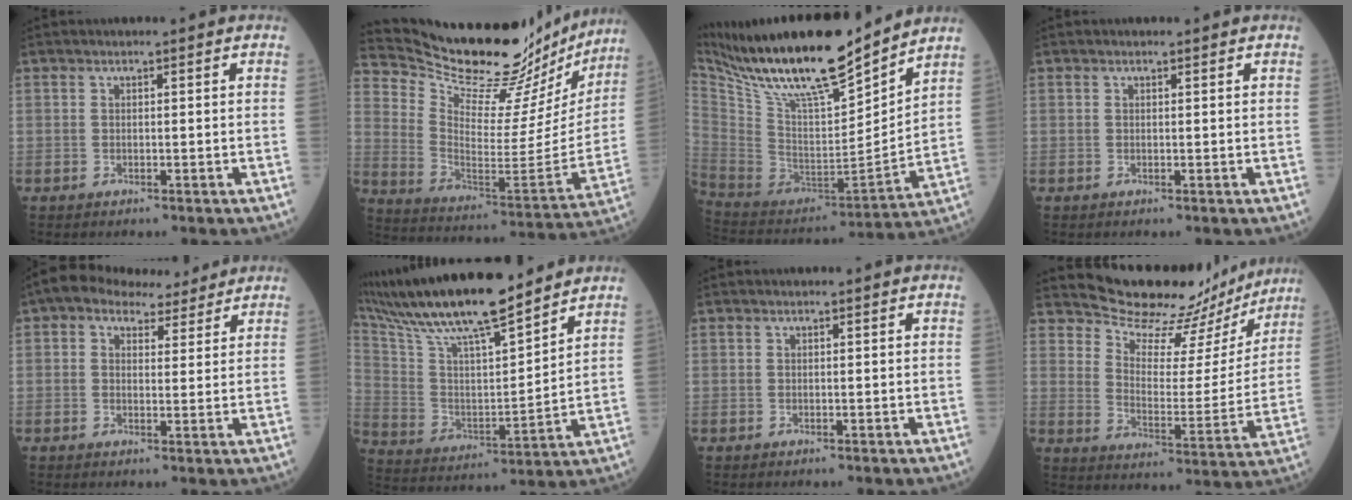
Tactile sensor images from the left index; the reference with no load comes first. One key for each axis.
{"total": 27.0, "fx": 25.1, "fy": 5.6, "fz": 8.4, "tx": -0.141, "ty": -0.080, "tz": 0.349}
{"total": 23.1, "fx": 18.3, "fy": 3.3, "fz": 13.6, "tx": -0.246, "ty": -0.009, "tz": 0.331}
{"total": 0.0}
{"total": 7.4, "fx": 5.7, "fy": 3.7, "fz": 2.8, "tx": -0.042, "ty": 0.028, "tz": 0.080}
{"total": 21.1, "fx": 17.8, "fy": 2.2, "fz": 11.0, "tx": -0.211, "ty": 0.015, "tz": 0.315}
{"total": 0.0}
{"total": 17.7, "fx": 16.6, "fy": 4.9, "fz": 3.5, "tx": -0.040, "ty": -0.033, "tz": 0.210}